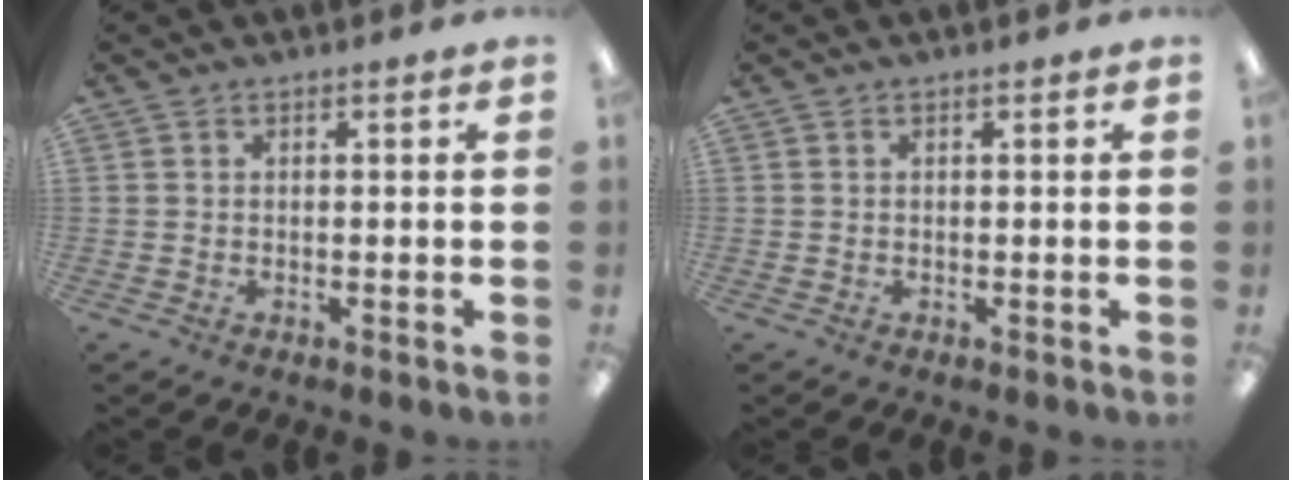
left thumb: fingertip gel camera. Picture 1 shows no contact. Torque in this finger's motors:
{"motor_torque": [0.00, 0.00, 0.01, -0.01, 0.00]}